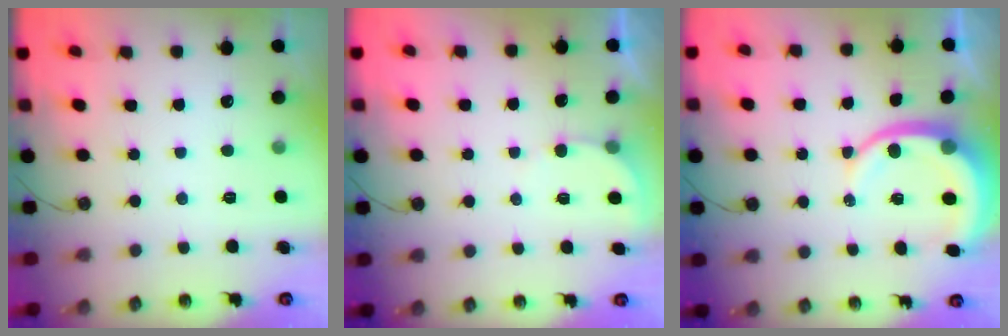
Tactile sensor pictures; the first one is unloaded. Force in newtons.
{"total": 2.9, "press": 2.9, "slide": 0.3}
{"total": 9.1, "press": 9.1, "slide": 1.1}